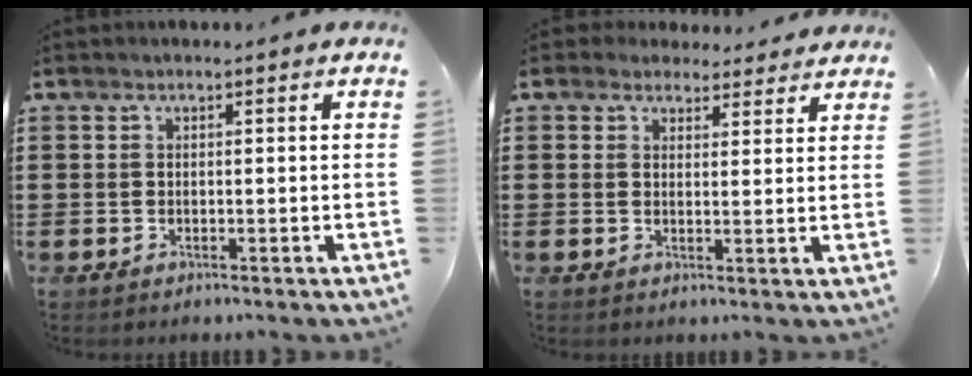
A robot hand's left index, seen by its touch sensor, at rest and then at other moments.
{"total": 3.4, "force": [3.1, 1.5, 0.4], "torque": [-0.011, -0.004, 0.057]}